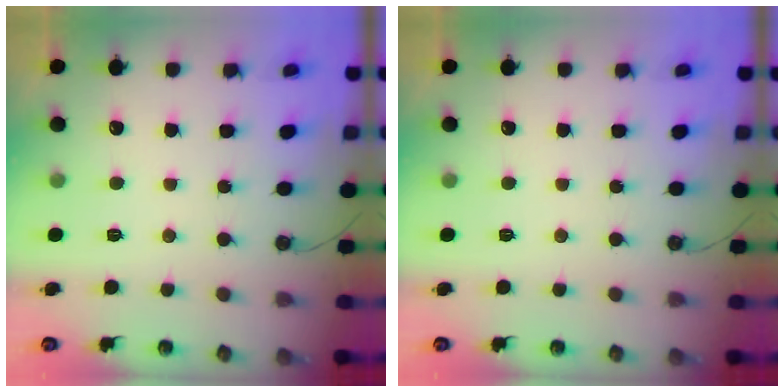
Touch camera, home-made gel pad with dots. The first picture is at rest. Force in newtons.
{"total": 0.0}